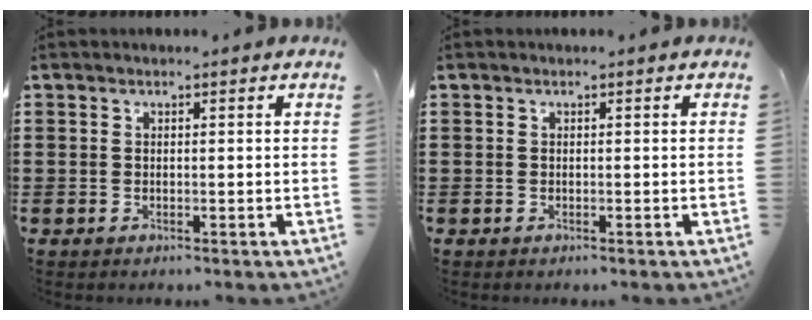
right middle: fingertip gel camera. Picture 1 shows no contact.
{"total": 0.0}